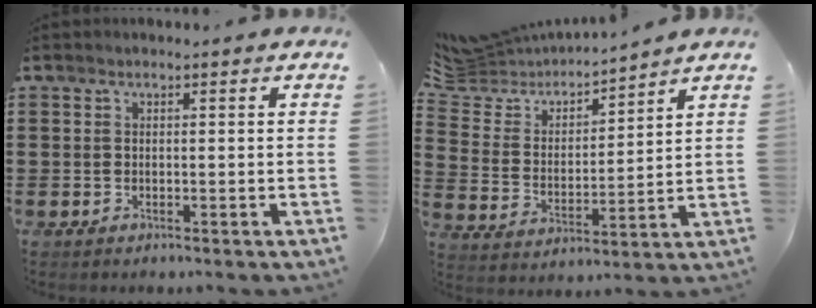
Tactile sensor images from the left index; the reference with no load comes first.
{"total": 5.2, "force": [4.8, 1.8, 0.6], "torque": [-0.061, -0.036, 0.075]}